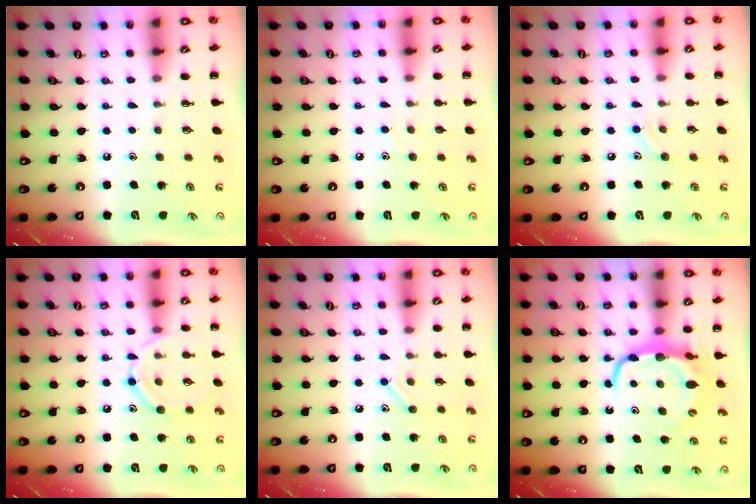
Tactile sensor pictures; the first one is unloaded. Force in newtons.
{"total": 2.5, "press": 2.3, "slide": 1.0}
{"total": 6.3, "press": 6.1, "slide": 1.6}
{"total": 11.2, "press": 11.2, "slide": 0.8}
{"total": 6.9, "press": 6.8, "slide": 1.4}
{"total": 7.4, "press": 7.3, "slide": 0.9}